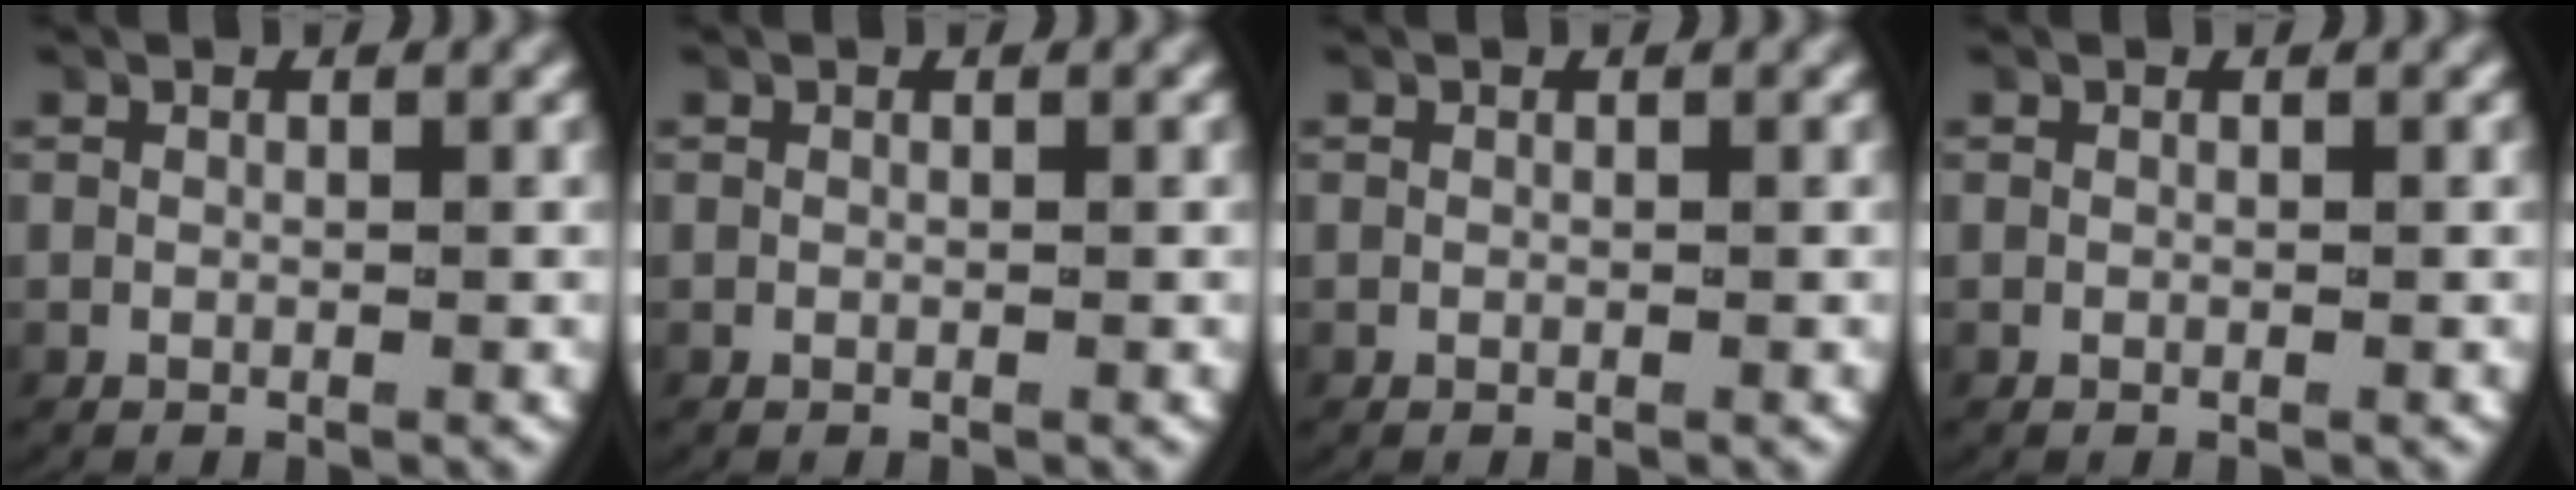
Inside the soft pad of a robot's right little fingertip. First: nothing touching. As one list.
[{"total": 0.0}, {"total": 0.0}, {"total": 0.0}]